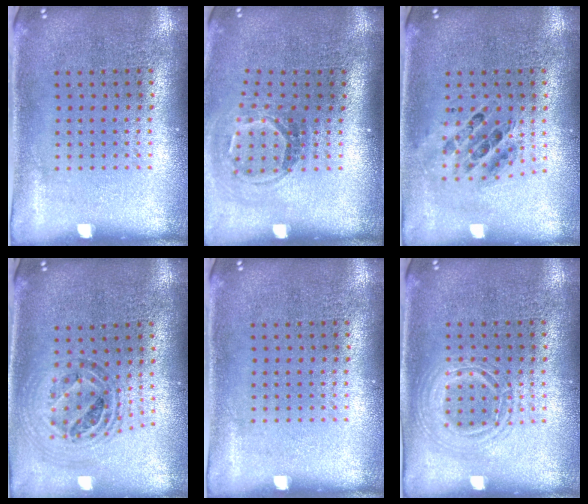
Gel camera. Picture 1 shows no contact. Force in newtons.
{"total": 1.8, "press": 1.2, "slide": 1.3}
{"total": 0.6, "press": 0.6, "slide": 0.2}
{"total": 1.0, "press": 1.0, "slide": 0.1}
{"total": 0.0}
{"total": 1.2, "press": 1.2, "slide": 0.1}